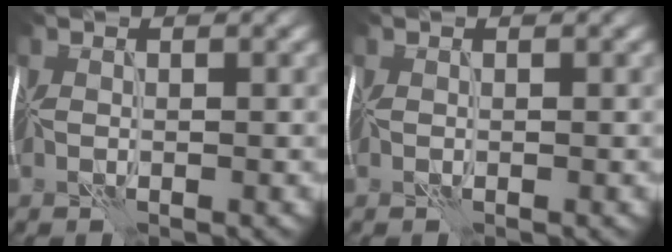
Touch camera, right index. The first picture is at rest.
{"total": 0.0}